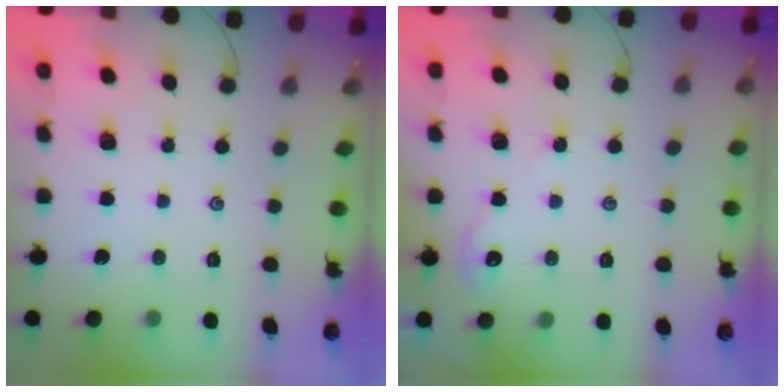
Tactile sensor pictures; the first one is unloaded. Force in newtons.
{"total": 1.9, "press": 1.9, "slide": 0.4}